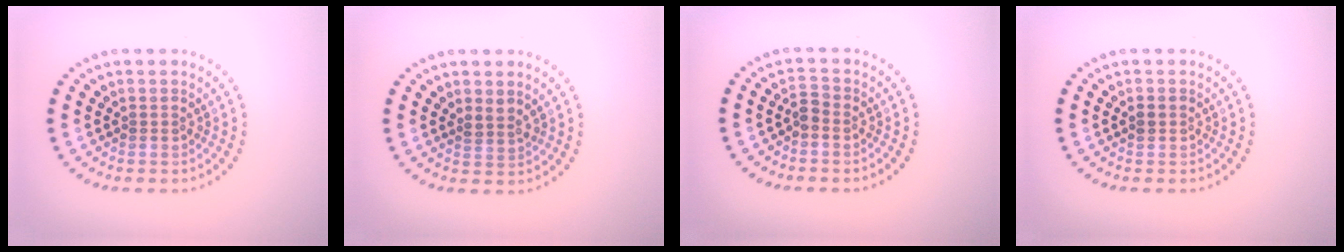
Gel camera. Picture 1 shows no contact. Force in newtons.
{"total": 1.5, "press": 1.2, "slide": 0.8}
{"total": 1.1, "press": 1.0, "slide": 0.4}
{"total": 1.2, "press": 1.2, "slide": 0.1}